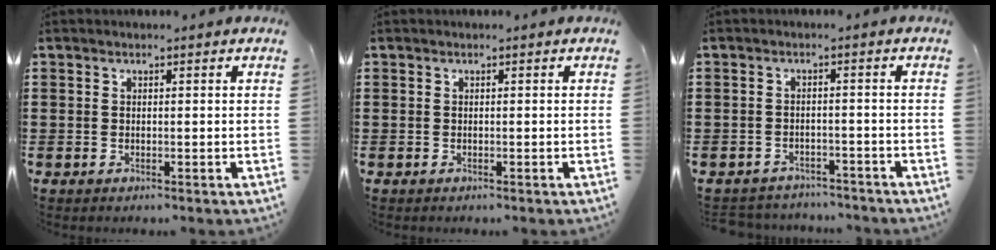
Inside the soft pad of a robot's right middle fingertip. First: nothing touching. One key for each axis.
{"total": 0.0}
{"total": 2.5, "fx": -2.5, "fy": 0.4, "fz": -0.2, "tx": -0.005, "ty": -0.004, "tz": -0.055}